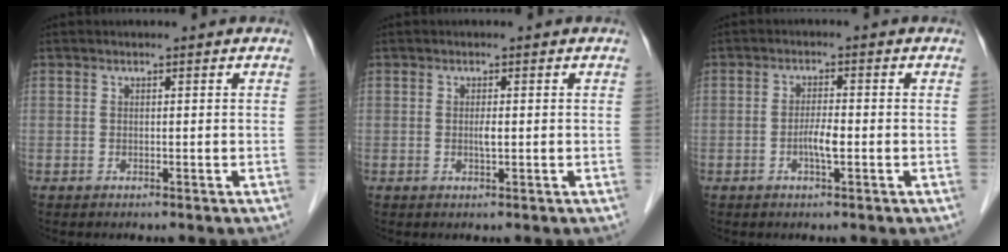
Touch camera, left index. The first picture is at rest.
{"total": 1.5, "force": [0.2, 0.1, 1.5], "torque": [-0.031, 0.000, 0.004]}
{"total": 2.8, "force": [-0.8, 0.3, 2.6], "torque": [-0.048, 0.001, -0.015]}